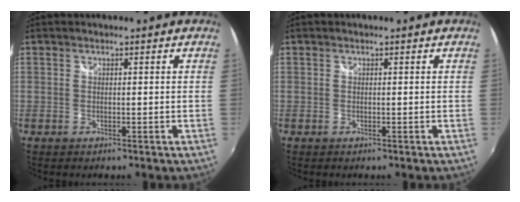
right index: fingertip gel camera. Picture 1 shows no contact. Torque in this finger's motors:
{"motor_torque": [0.00, 0.00, 0.00, 0.00]}